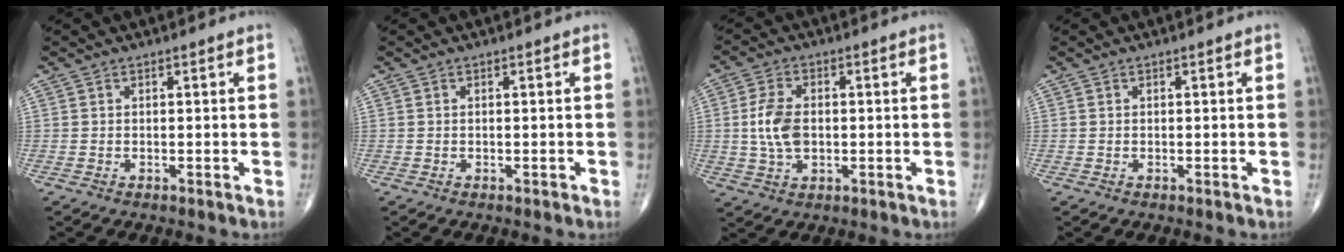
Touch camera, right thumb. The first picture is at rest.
{"total": 0.0}
{"total": 7.5, "force": [0.1, 4.5, 5.9], "torque": [-0.120, 0.002, 0.002]}
{"total": 0.0}